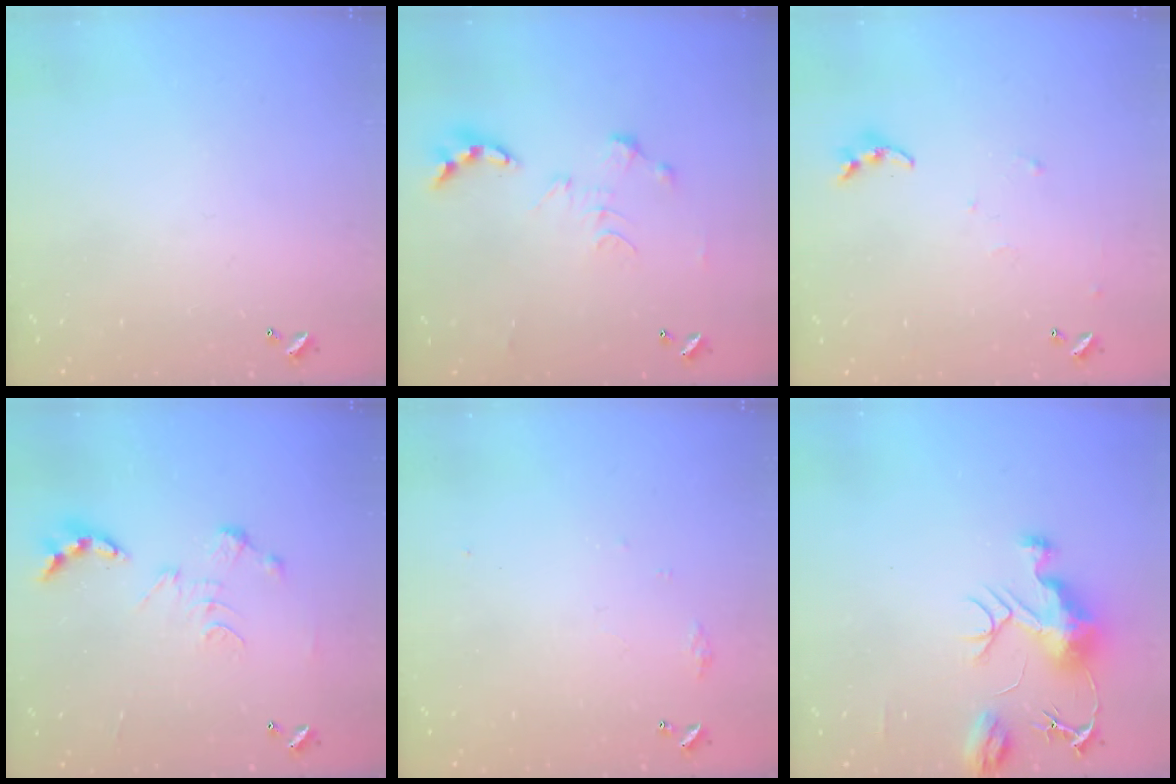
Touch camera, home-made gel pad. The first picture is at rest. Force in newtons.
{"total": 0.6, "press": 0.6, "slide": 0.1}
{"total": 4.7, "press": 4.7, "slide": 0.5}
{"total": 0.0}
{"total": 4.5, "press": 4.5, "slide": 0.5}
{"total": 9.7, "press": 9.6, "slide": 0.9}